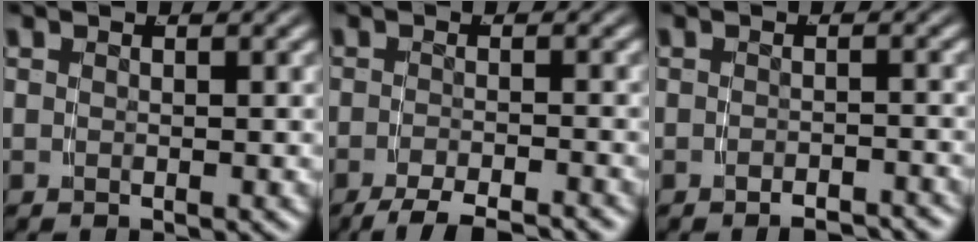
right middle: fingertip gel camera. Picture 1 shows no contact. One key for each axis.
{"total": 5.3, "fx": -4.7, "fy": 1.0, "fz": 2.2, "tx": -0.030, "ty": -0.011, "tz": -0.067}
{"total": 2.4, "fx": -2.4, "fy": 0.1, "fz": 0.4, "tx": -0.003, "ty": 0.000, "tz": -0.039}